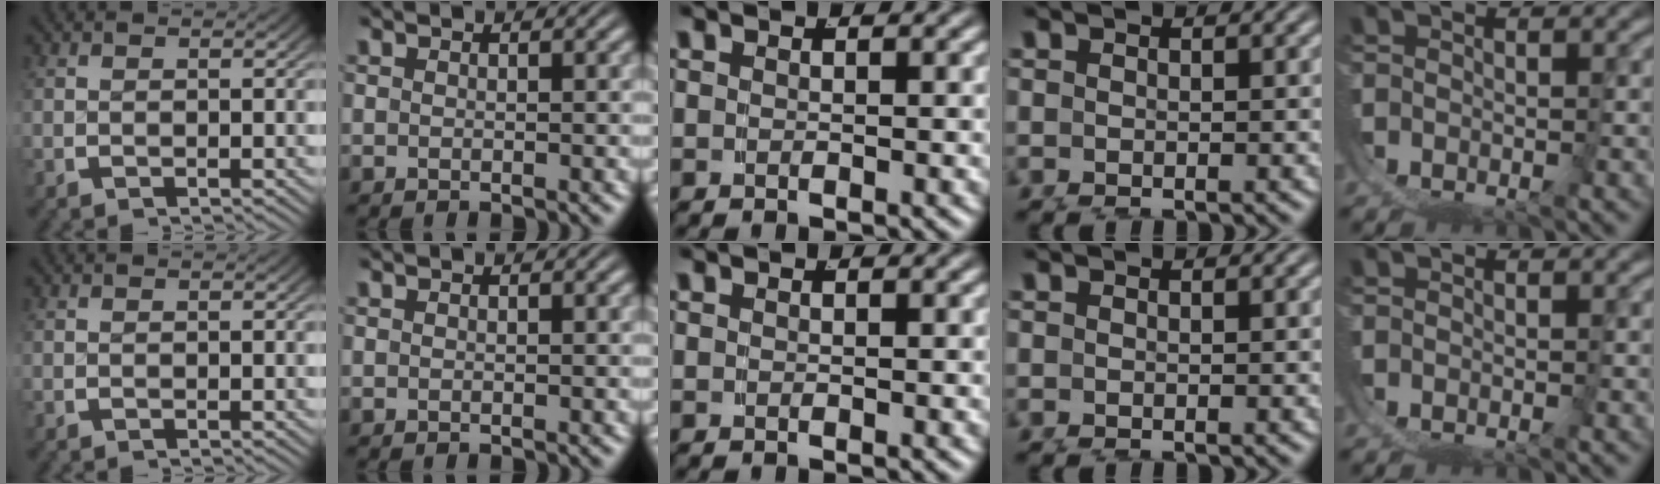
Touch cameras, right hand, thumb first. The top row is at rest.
{}